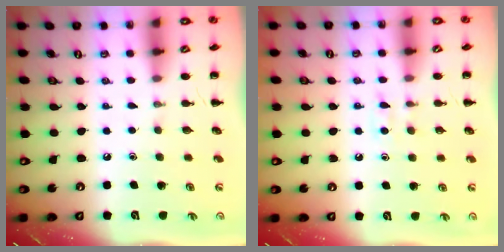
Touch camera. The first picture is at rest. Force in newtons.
{"total": 4.5, "press": 4.3, "slide": 1.6}